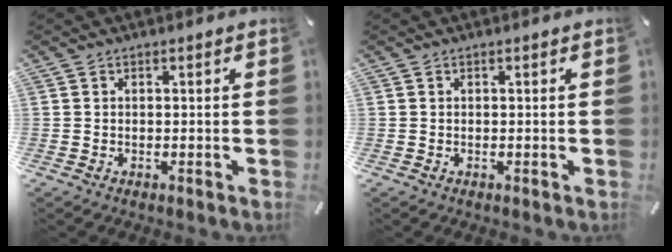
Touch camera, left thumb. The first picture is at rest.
{"total": 0.0}